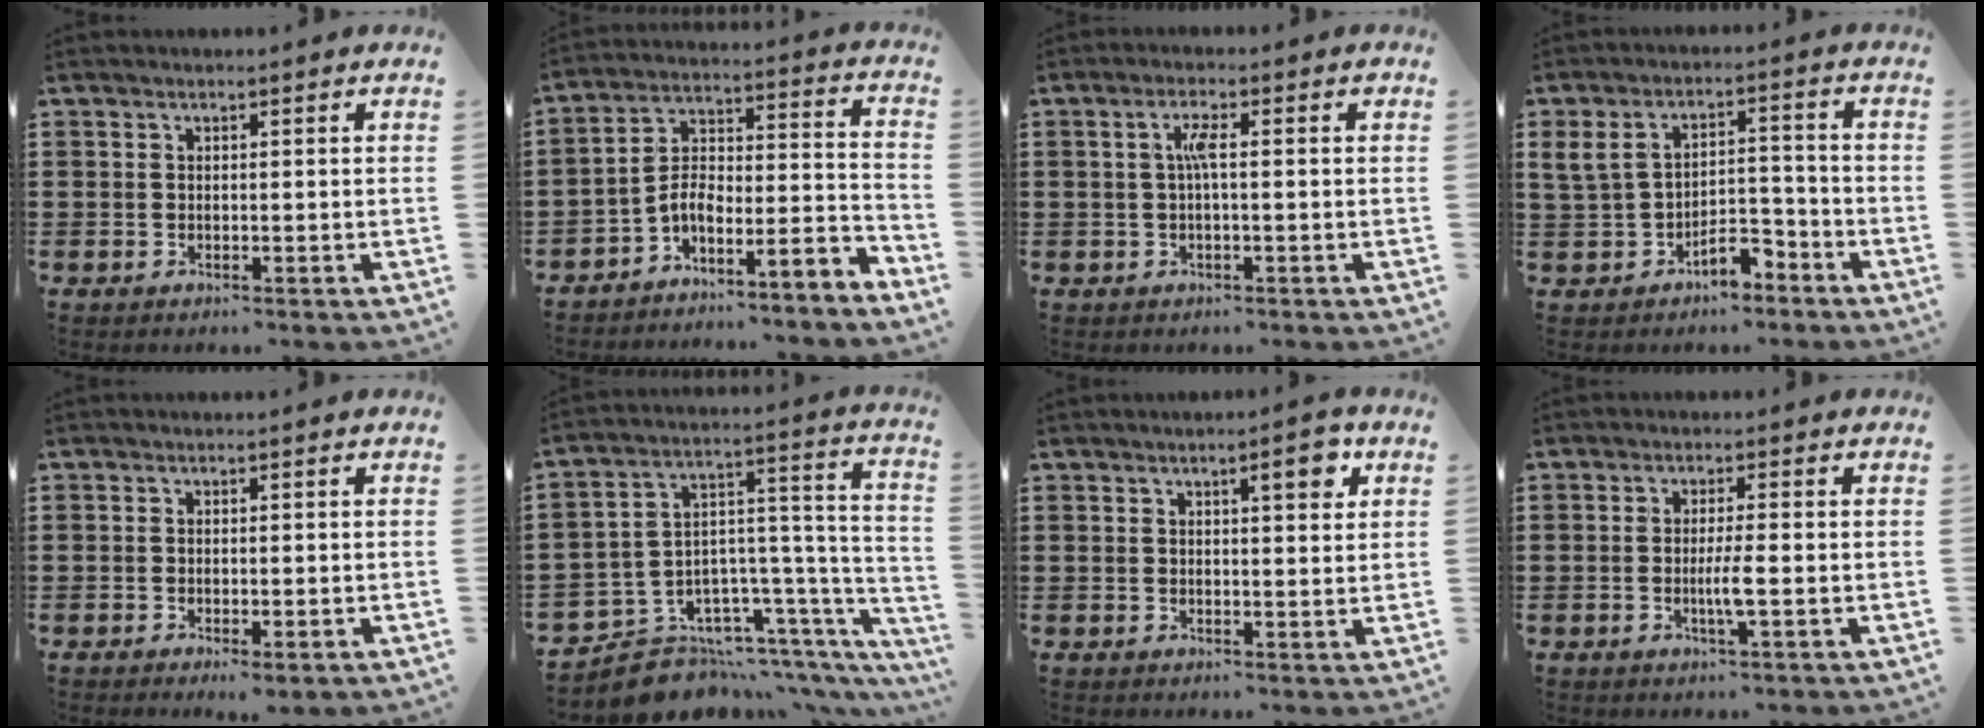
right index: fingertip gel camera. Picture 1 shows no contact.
{"total": 5.3, "force": [-4.4, 1.2, 2.7], "torque": [-0.048, -0.011, -0.092]}
{"total": 3.3, "force": [0.1, 0.3, 3.3], "torque": [-0.064, 0.002, -0.002]}
{"total": 5.6, "force": [-3.2, 2.9, 3.5], "torque": [-0.070, 0.017, -0.064]}
{"total": 0.8, "force": [-0.5, 0.1, 0.6], "torque": [-0.012, -0.007, -0.008]}
{"total": 9.0, "force": [-7.6, 4.1, 2.4], "torque": [-0.046, 0.005, -0.136]}
{"total": 4.2, "force": [2.1, 1.0, 3.5], "torque": [-0.049, -0.001, 0.028]}
{"total": 3.2, "force": [-0.7, 0.0, 3.2], "torque": [-0.063, -0.008, -0.018]}